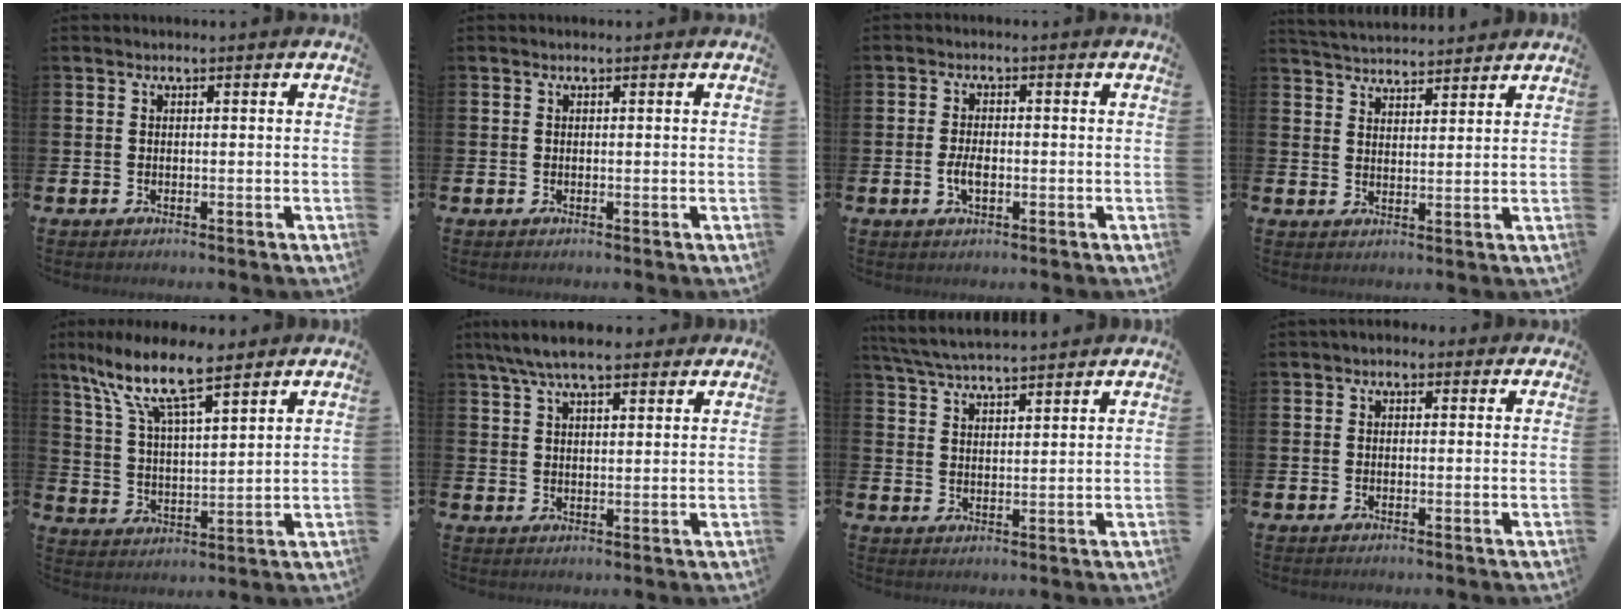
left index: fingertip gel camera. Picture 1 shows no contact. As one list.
[{"total": 0.0}, {"total": 2.8, "force": [-0.6, 1.3, 2.4], "torque": [-0.038, 0.000, -0.012]}, {"total": 4.3, "force": [4.3, 0.5, -0.1], "torque": [-0.004, -0.026, 0.077]}, {"total": 10.4, "force": [8.2, 2.7, 5.9], "torque": [-0.139, -0.031, 0.143]}, {"total": 6.7, "force": [5.7, 1.6, 3.0], "torque": [-0.071, -0.011, 0.105]}, {"total": 5.4, "force": [5.3, 0.2, 1.2], "torque": [-0.039, -0.025, 0.095]}, {"total": 0.9, "force": [0.1, 0.8, 0.4], "torque": [-0.008, 0.009, 0.000]}]